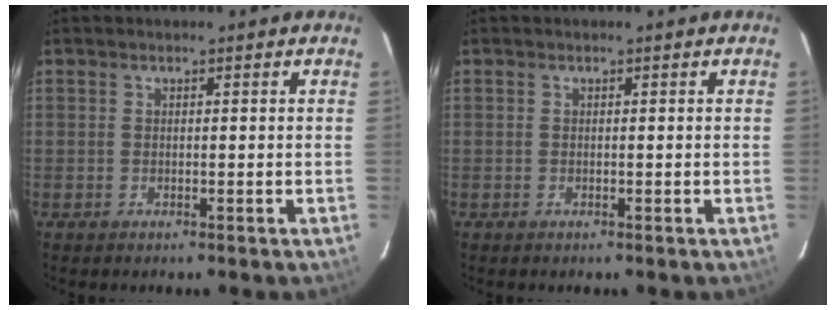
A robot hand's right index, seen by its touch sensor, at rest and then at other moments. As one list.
[{"total": 0.0}]